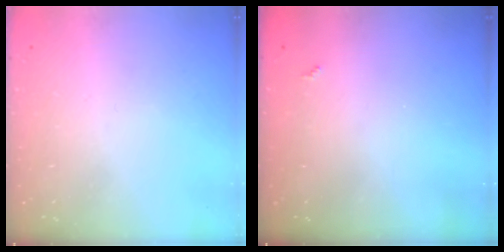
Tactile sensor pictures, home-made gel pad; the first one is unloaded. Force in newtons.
{"total": 2.1, "press": 2.1, "slide": 0.4}